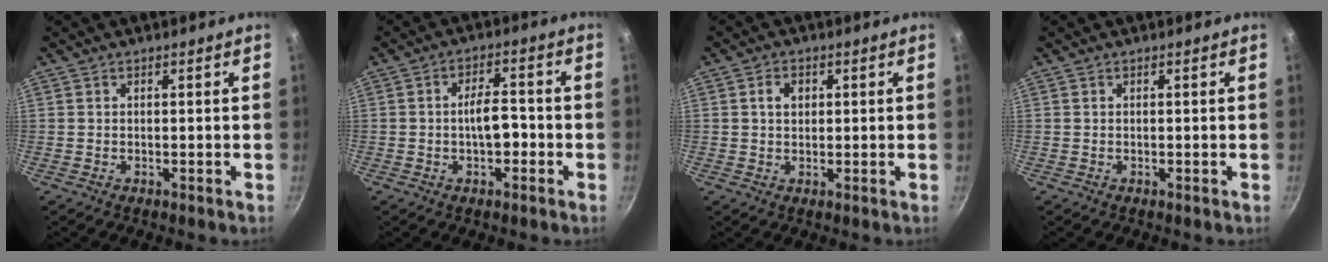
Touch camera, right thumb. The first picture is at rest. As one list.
[{"total": 5.8, "force": [-1.5, 2.8, 4.9], "torque": [-0.059, 0.024, -0.024]}, {"total": 3.0, "force": [0.8, 2.3, 1.8], "torque": [-0.018, 0.003, 0.012]}, {"total": 0.0}]